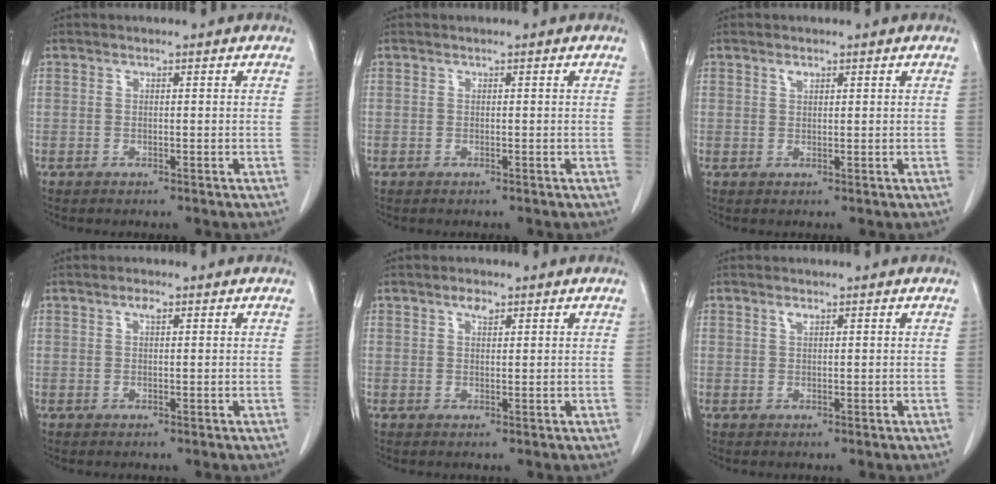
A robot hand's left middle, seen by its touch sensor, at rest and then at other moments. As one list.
[{"total": 0.0}, {"total": 1.1, "force": [0.8, 0.5, 0.5], "torque": [-0.010, -0.002, 0.014]}, {"total": 1.2, "force": [0.7, 0.4, 1.0], "torque": [-0.018, 0.000, 0.011]}, {"total": 1.8, "force": [1.2, 0.7, 1.2], "torque": [-0.022, 0.000, 0.020]}, {"total": 0.9, "force": [0.7, 0.3, 0.5], "torque": [-0.010, -0.002, 0.011]}]